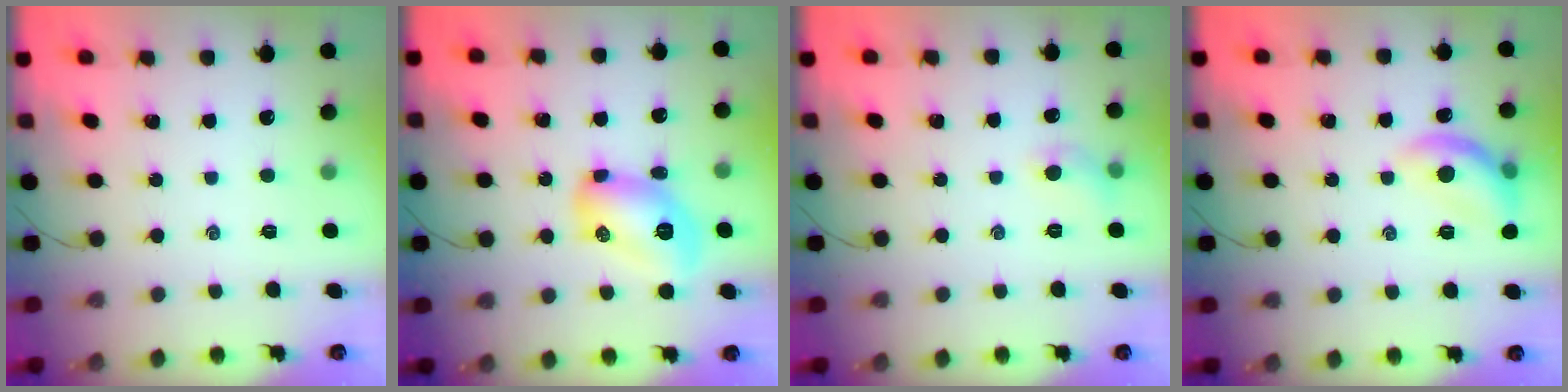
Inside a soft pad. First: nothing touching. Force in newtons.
{"total": 10.5, "press": 10.4, "slide": 0.9}
{"total": 5.9, "press": 5.6, "slide": 1.8}
{"total": 12.2, "press": 12.2, "slide": 0.7}